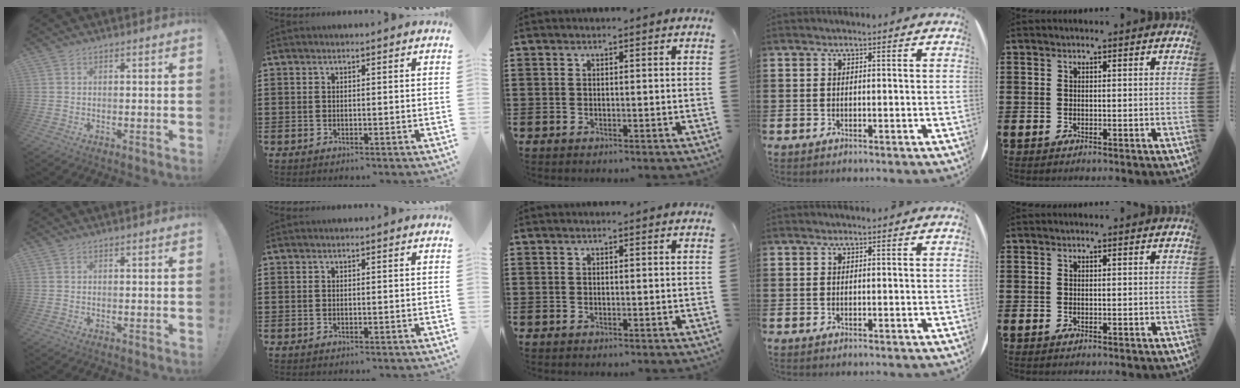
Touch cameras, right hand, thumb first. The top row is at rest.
{}